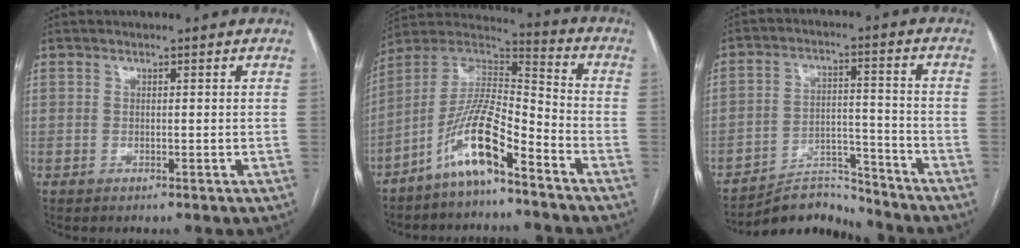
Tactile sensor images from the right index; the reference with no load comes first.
{"total": 12.2, "force": [-7.4, 2.3, 9.4], "torque": [-0.186, 0.017, -0.138]}
{"total": 7.7, "force": [-7.5, 1.4, -0.9], "torque": [0.023, 0.032, -0.126]}